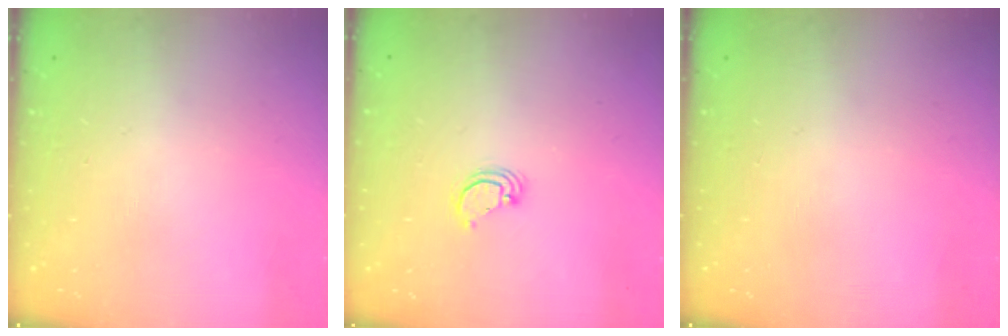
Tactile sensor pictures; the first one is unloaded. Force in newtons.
{"total": 2.9, "press": 2.9, "slide": 0.1}
{"total": 0.0}